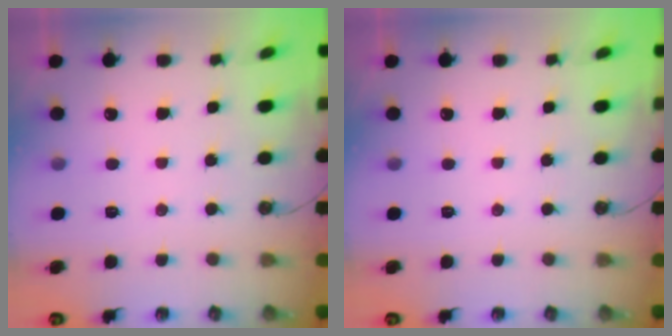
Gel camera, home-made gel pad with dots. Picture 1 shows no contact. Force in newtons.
{"total": 0.0}